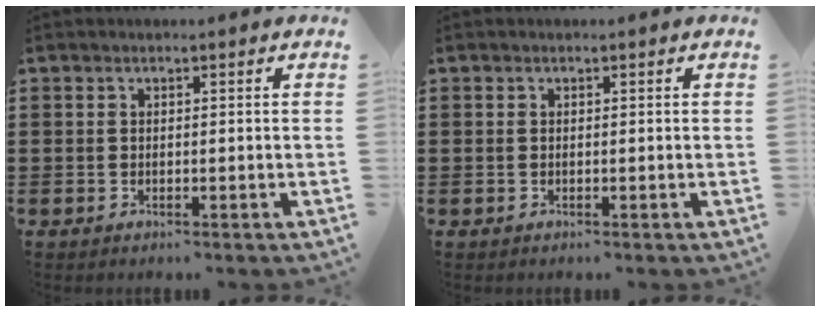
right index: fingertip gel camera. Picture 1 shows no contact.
{"total": 0.0}